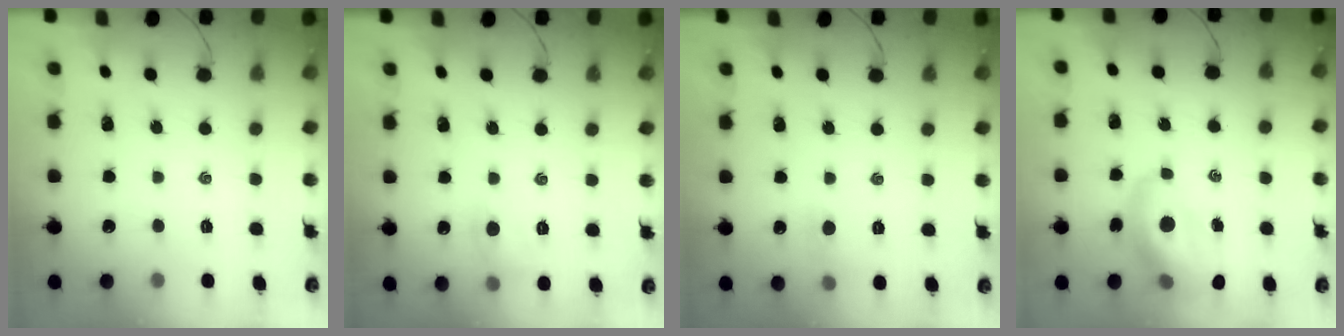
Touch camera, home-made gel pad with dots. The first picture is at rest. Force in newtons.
{"total": 6.9, "press": 6.7, "slide": 1.6}
{"total": 3.1, "press": 2.9, "slide": 1.1}
{"total": 12.9, "press": 12.4, "slide": 3.4}